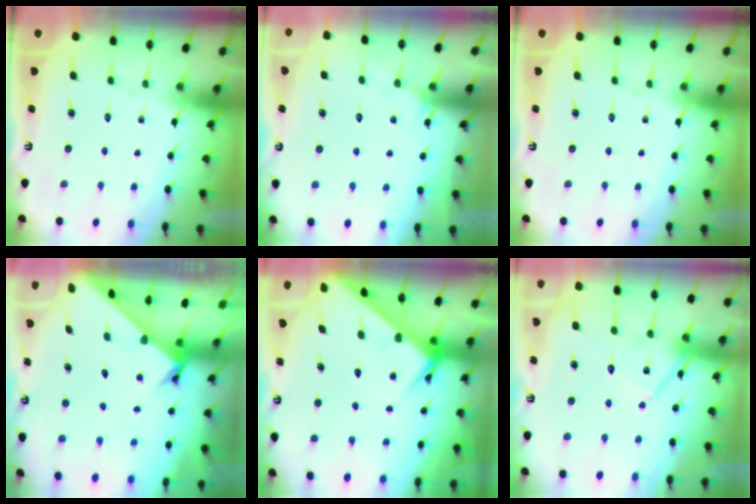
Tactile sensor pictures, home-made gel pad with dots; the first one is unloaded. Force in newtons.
{"total": 3.4, "press": 3.4, "slide": 0.4}
{"total": 0.0}
{"total": 2.1, "press": 2.1, "slide": 0.2}
{"total": 6.4, "press": 6.3, "slide": 0.5}
{"total": 14.5, "press": 14.5, "slide": 1.3}